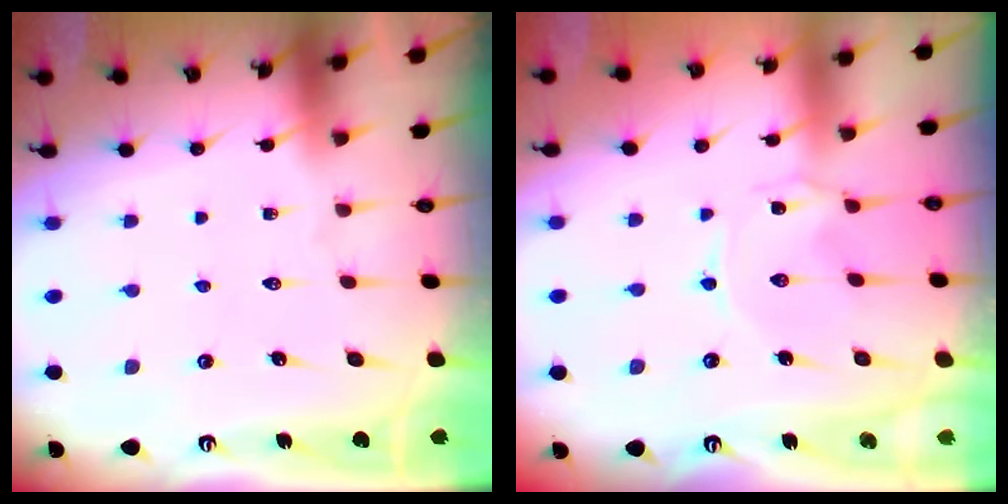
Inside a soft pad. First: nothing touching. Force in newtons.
{"total": 0.0}